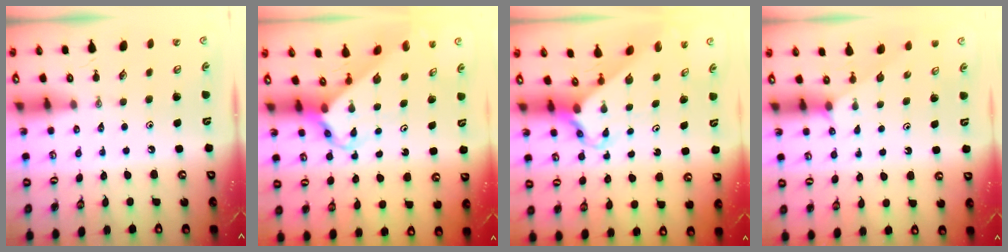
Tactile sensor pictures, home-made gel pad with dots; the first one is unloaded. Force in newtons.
{"total": 4.4, "press": 4.4, "slide": 0.3}
{"total": 2.6, "press": 2.6, "slide": 0.2}
{"total": 2.1, "press": 2.0, "slide": 0.3}